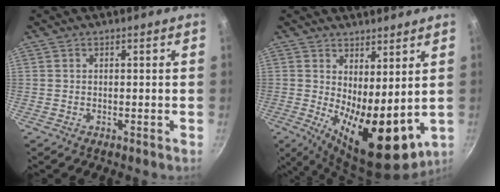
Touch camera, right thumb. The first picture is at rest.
{"total": 14.4, "force": [1.0, 6.1, 12.9], "torque": [-0.169, -0.028, 0.031]}